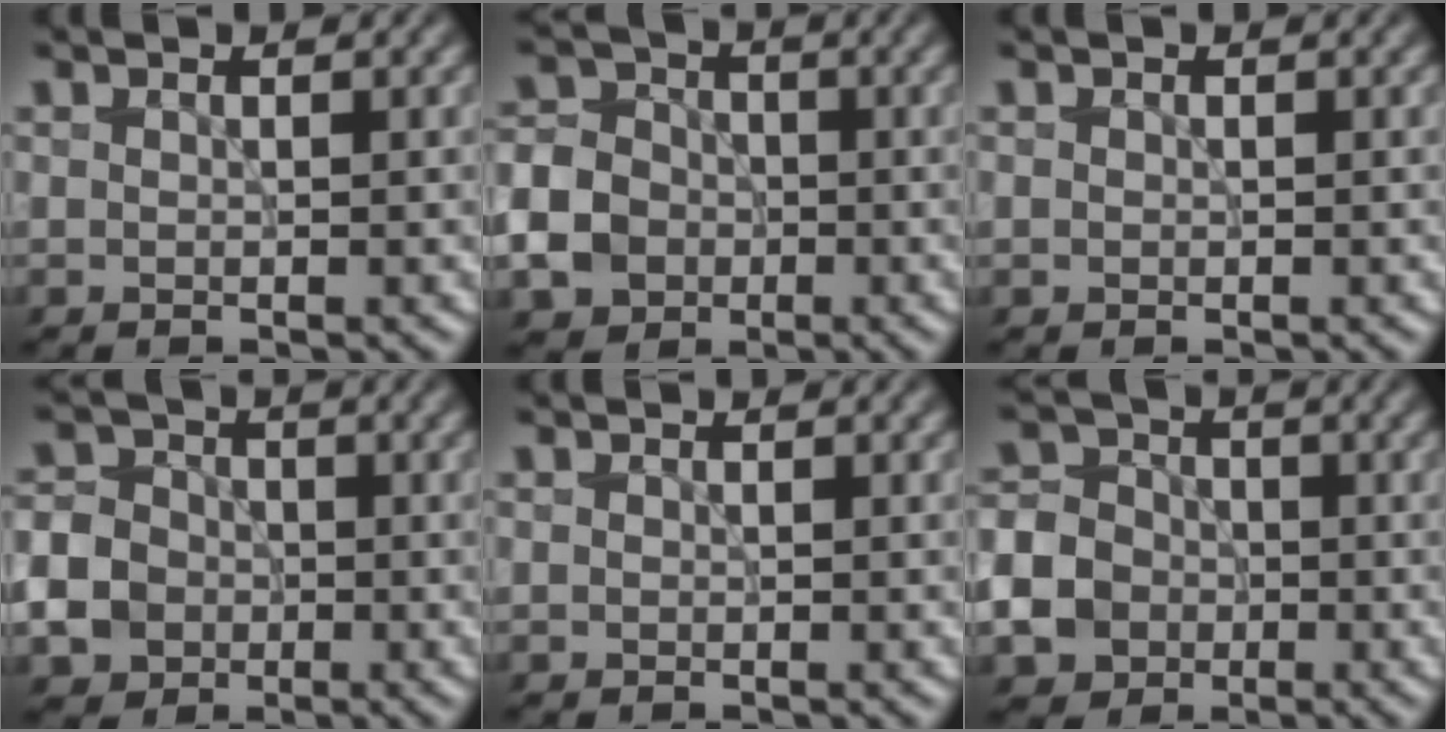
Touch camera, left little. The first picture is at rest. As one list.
[{"total": 9.3, "force": [-3.6, 8.0, 3.1], "torque": [-0.073, -0.032, -0.087]}, {"total": 0.0}, {"total": 10.1, "force": [-3.9, 8.8, 3.0], "torque": [-0.073, -0.025, -0.096]}, {"total": 0.0}, {"total": 11.3, "force": [-4.8, 9.7, 3.2], "torque": [-0.082, -0.035, -0.108]}]